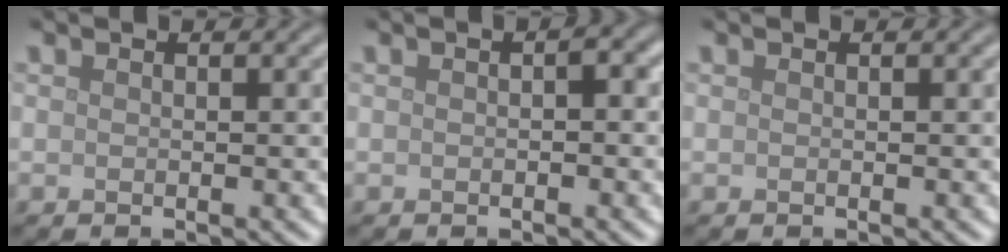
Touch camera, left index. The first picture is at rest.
{"total": 1.1, "force": [0.0, 0.4, 1.0], "torque": [-0.013, 0.003, 0.002]}
{"total": 0.0}